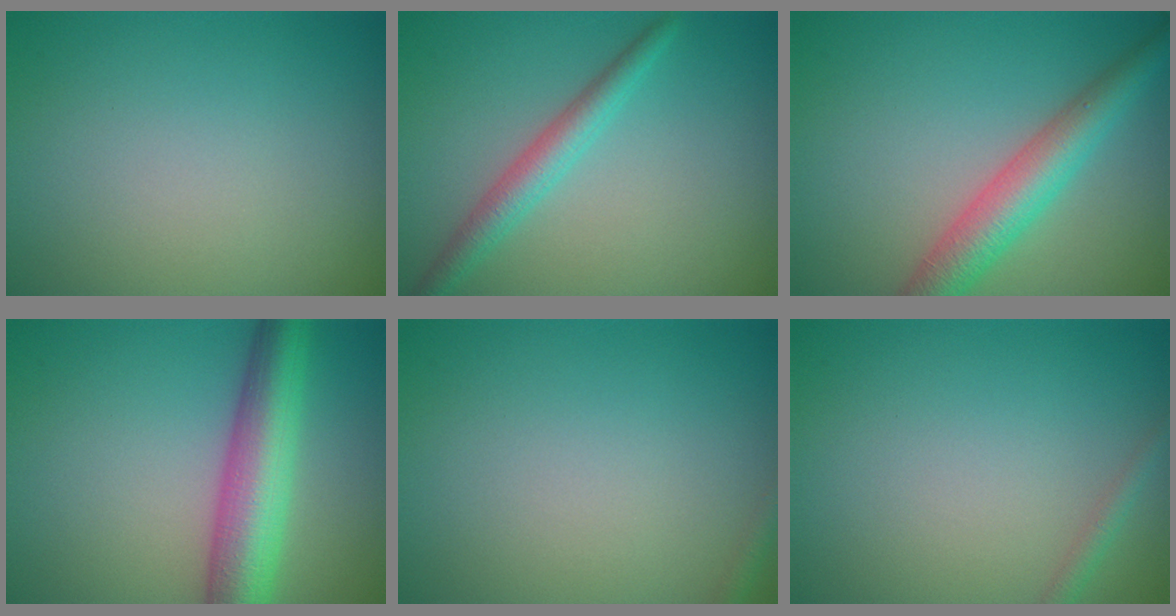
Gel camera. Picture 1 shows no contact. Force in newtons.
{"total": 2.8, "press": 2.8, "slide": 0.0}
{"total": 5.1, "press": 5.1, "slide": 0.1}
{"total": 7.0, "press": 7.0, "slide": 0.0}
{"total": 0.8, "press": 0.8, "slide": 0.1}
{"total": 1.1, "press": 1.1, "slide": 0.1}